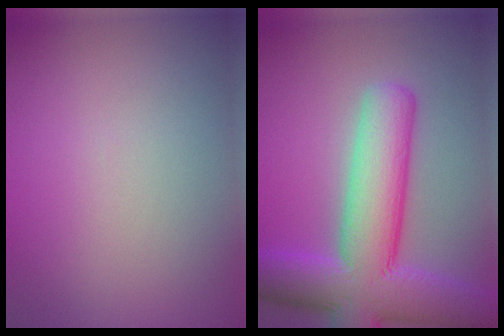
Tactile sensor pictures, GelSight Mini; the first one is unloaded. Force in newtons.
{"total": 11.5, "press": 11.5, "slide": 0.5}